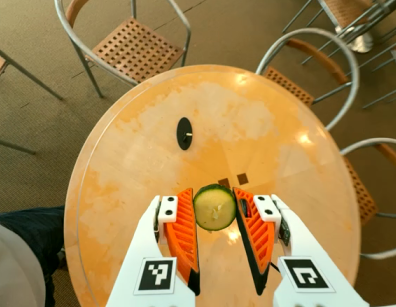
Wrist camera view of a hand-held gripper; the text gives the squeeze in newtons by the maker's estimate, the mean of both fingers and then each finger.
{"total": 8.3, "left": 8.2, "right": 8.3}